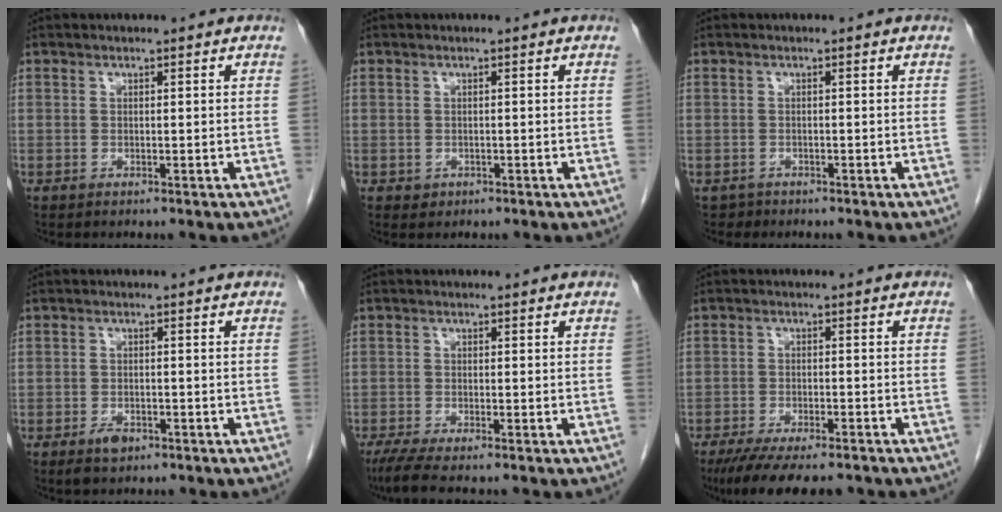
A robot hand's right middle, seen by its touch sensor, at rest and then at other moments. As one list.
[{"total": 0.9, "force": [-0.3, 0.9, 0.2], "torque": [-0.003, 0.003, 0.002]}, {"total": 0.9, "force": [-0.7, 0.6, -0.3], "torque": [-0.002, 0.003, -0.011]}, {"total": 2.6, "force": [-1.6, 1.3, 1.6], "torque": [-0.029, 0.000, -0.020]}, {"total": 4.0, "force": [-3.1, 0.2, 2.6], "torque": [-0.051, -0.012, -0.056]}, {"total": 11.8, "force": [-9.4, 3.2, 6.5], "torque": [-0.101, -0.016, -0.141]}]